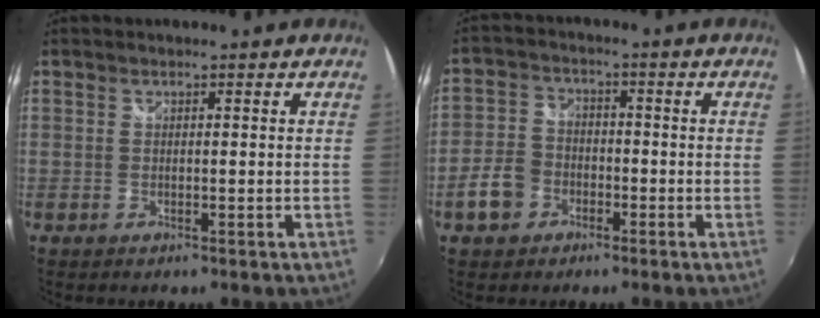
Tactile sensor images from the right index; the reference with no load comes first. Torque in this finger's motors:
{"motor_torque": [0.09, 0.02, -0.26, -0.21]}